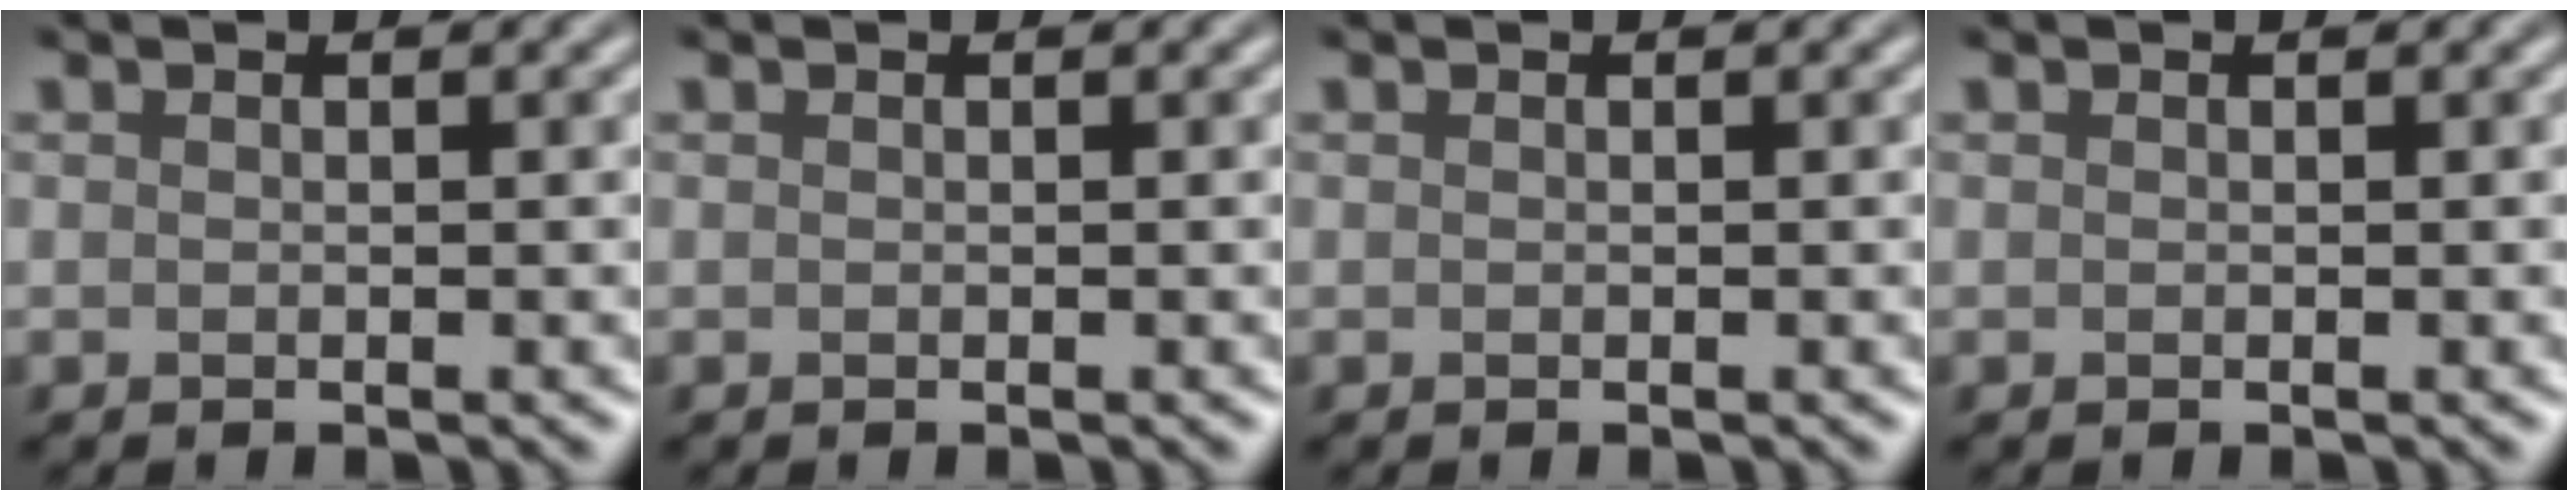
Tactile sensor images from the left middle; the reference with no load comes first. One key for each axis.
{"total": 0.0}
{"total": 0.0}
{"total": 0.0}